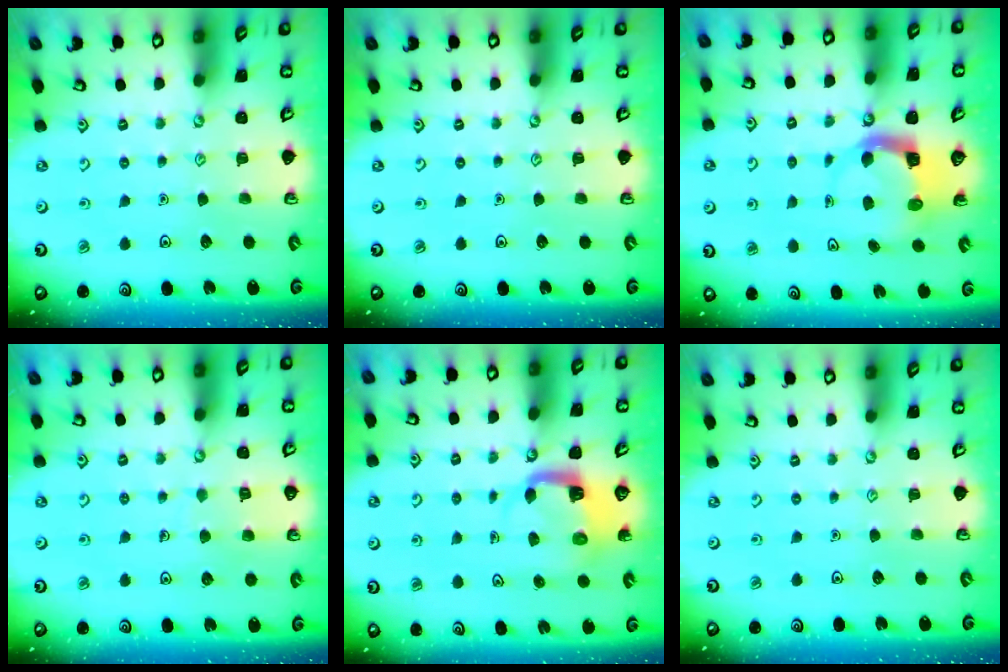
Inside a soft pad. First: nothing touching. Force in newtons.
{"total": 0.0}
{"total": 3.8, "press": 3.8, "slide": 0.5}
{"total": 5.6, "press": 5.6, "slide": 0.2}
{"total": 5.0, "press": 4.9, "slide": 0.5}
{"total": 0.0}